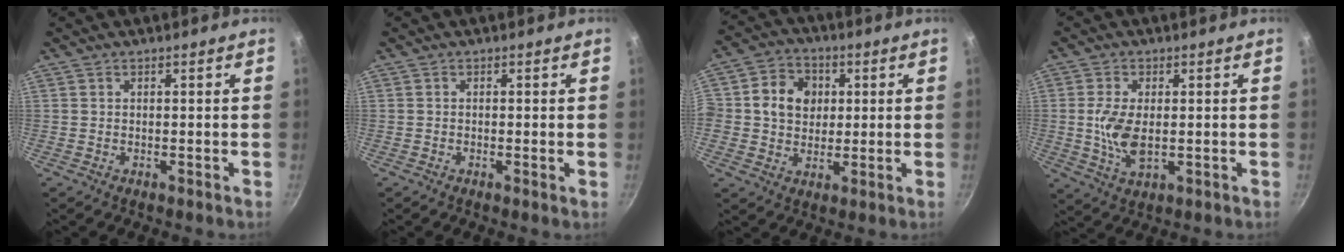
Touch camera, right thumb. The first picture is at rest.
{"total": 0.5, "force": [-0.1, 0.0, 0.5], "torque": [-0.007, -0.002, -0.006]}
{"total": 9.5, "force": [1.6, 8.2, 4.4], "torque": [-0.042, 0.002, 0.014]}
{"total": 7.4, "force": [-0.1, 3.8, 6.3], "torque": [-0.130, -0.008, 0.001]}